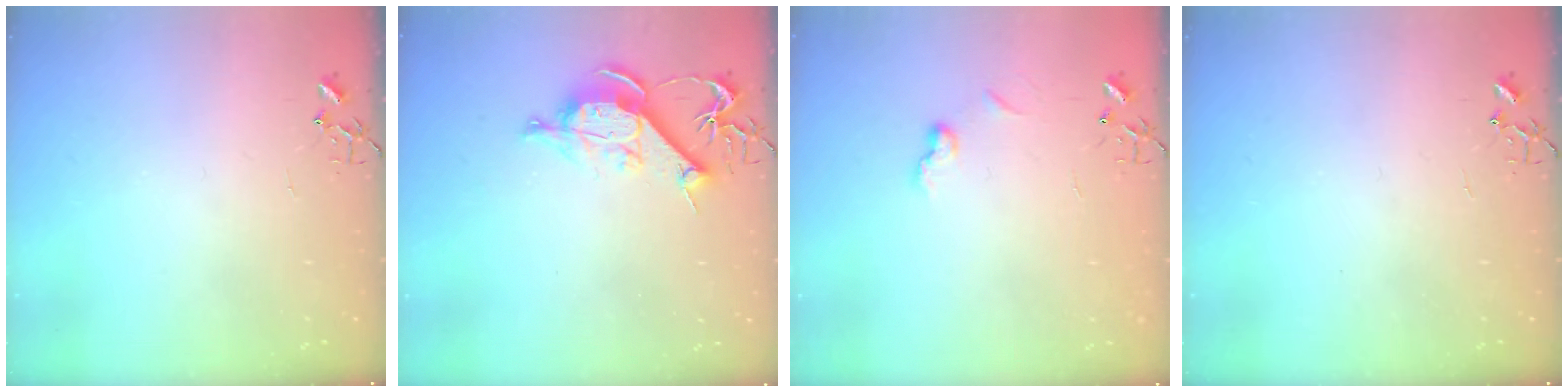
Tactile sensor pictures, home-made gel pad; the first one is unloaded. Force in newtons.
{"total": 10.0, "press": 10.0, "slide": 0.7}
{"total": 6.8, "press": 6.7, "slide": 0.6}
{"total": 0.0}